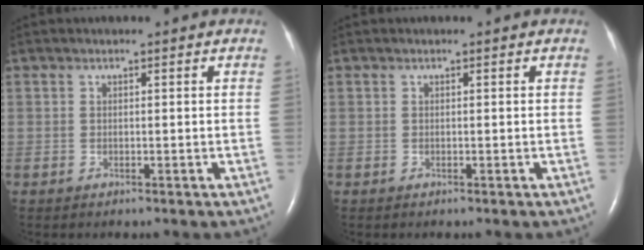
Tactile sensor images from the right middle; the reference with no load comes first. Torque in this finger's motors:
{"motor_torque": [0.07, -0.02, 0.02, 0.01]}